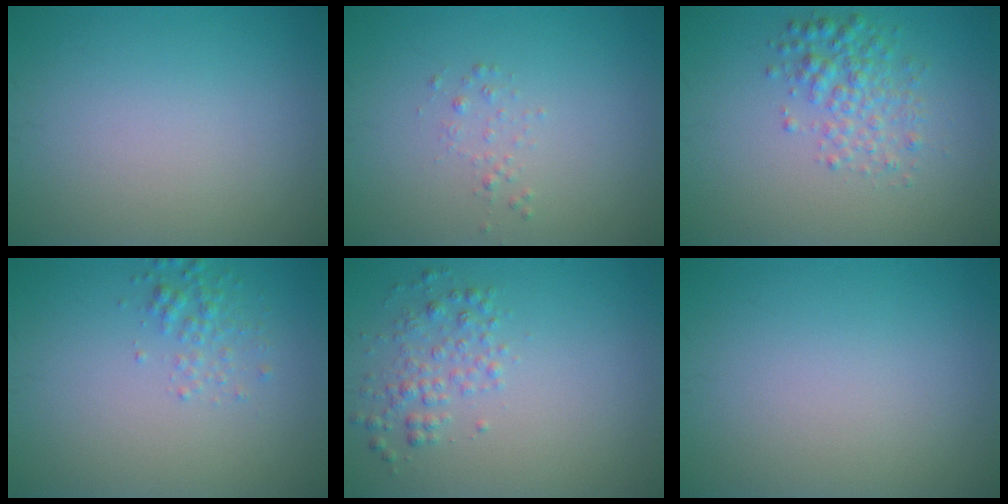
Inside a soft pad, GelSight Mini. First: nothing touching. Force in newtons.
{"total": 0.8, "press": 0.8, "slide": 0.1}
{"total": 3.0, "press": 3.0, "slide": 0.1}
{"total": 1.6, "press": 1.6, "slide": 0.1}
{"total": 2.2, "press": 2.2, "slide": 0.1}
{"total": 0.0}